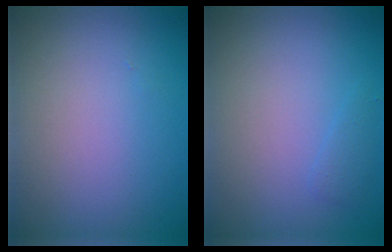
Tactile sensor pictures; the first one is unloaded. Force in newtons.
{"total": 0.8, "press": 0.8, "slide": 0.1}